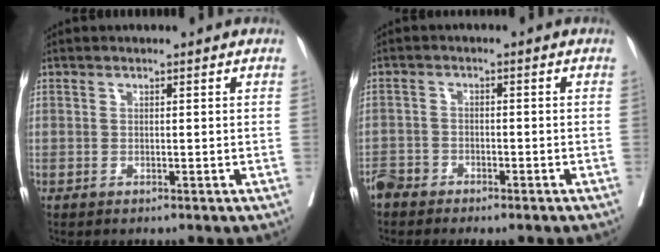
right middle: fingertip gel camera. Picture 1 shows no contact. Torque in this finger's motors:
{"motor_torque": [0.91, -0.91, 0.37, 0.07]}